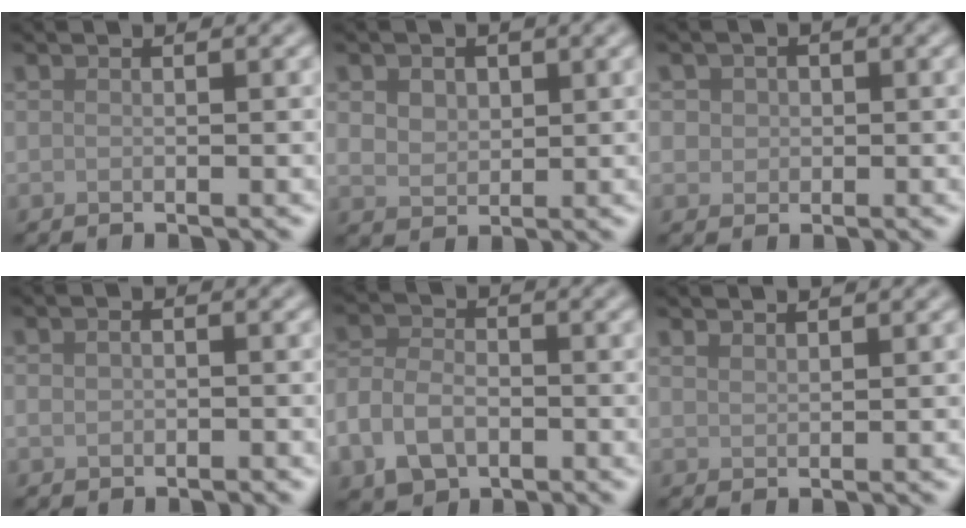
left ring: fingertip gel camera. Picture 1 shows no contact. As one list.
[{"total": 2.8, "force": [1.0, 2.0, 1.6], "torque": [-0.029, 0.005, 0.011]}, {"total": 2.1, "force": [0.6, 1.9, 0.9], "torque": [-0.011, 0.005, 0.008]}, {"total": 1.3, "force": [-0.4, 1.0, 0.7], "torque": [-0.014, -0.003, -0.008]}, {"total": 4.9, "force": [-2.0, 3.4, 2.9], "torque": [-0.064, -0.004, -0.044]}, {"total": 1.1, "force": [1.1, 0.1, 0.1], "torque": [-0.003, 0.000, 0.022]}]